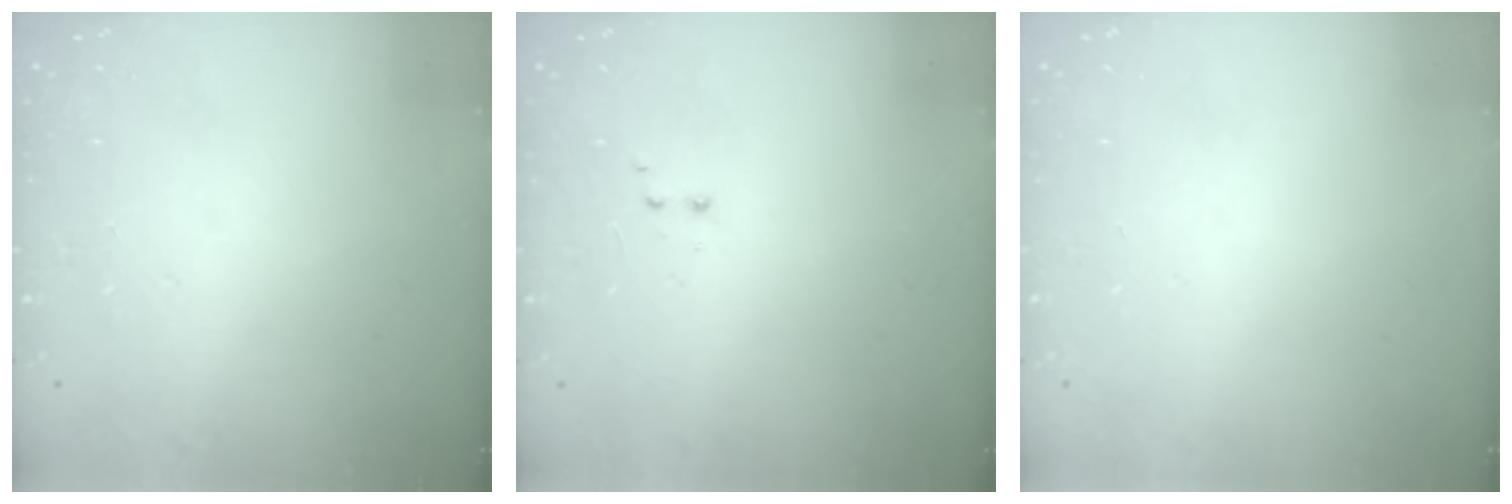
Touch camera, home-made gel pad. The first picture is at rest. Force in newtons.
{"total": 2.0, "press": 1.8, "slide": 0.9}
{"total": 0.0}